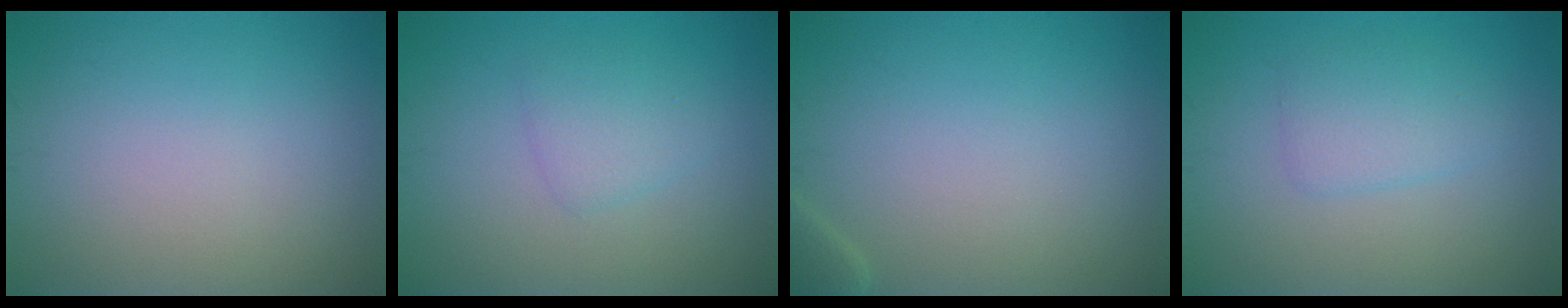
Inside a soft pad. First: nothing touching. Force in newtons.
{"total": 2.0, "press": 2.0, "slide": 0.2}
{"total": 1.1, "press": 1.1, "slide": 0.1}
{"total": 2.3, "press": 2.3, "slide": 0.1}